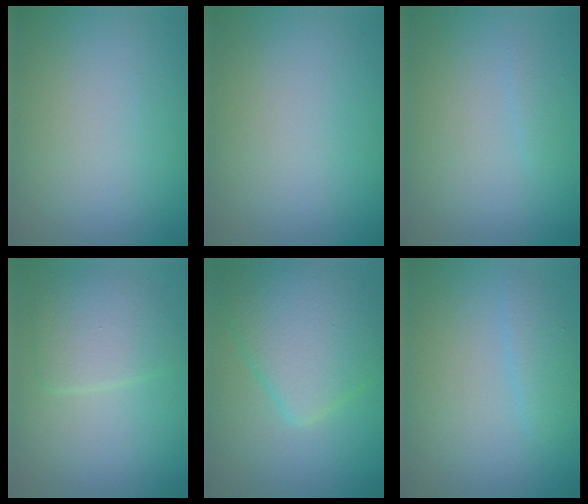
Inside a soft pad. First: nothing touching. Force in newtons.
{"total": 0.0}
{"total": 0.6, "press": 0.6, "slide": 0.1}
{"total": 3.5, "press": 3.5, "slide": 0.3}
{"total": 6.5, "press": 6.5, "slide": 0.2}
{"total": 1.6, "press": 1.6, "slide": 0.1}